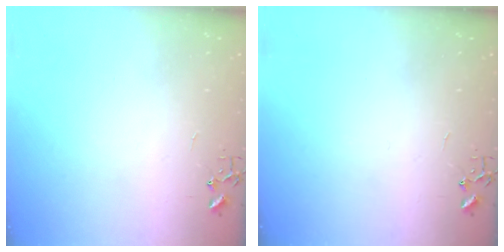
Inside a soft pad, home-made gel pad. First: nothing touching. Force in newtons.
{"total": 0.0}